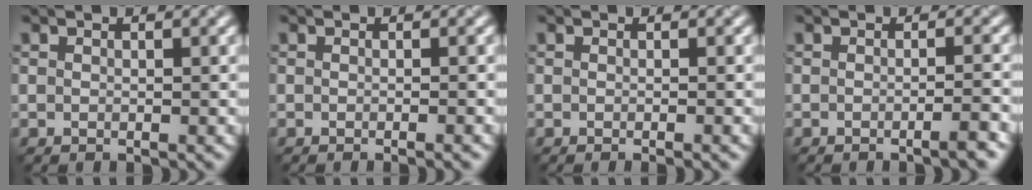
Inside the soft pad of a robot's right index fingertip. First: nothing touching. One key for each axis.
{"total": 1.6, "fx": -0.6, "fy": 0.7, "fz": 1.3, "tx": -0.001, "ty": 0.003, "tz": -0.015}
{"total": 1.6, "fx": -0.5, "fy": 0.6, "fz": 1.3, "tx": -0.004, "ty": 0.002, "tz": -0.015}
{"total": 2.8, "fx": -1.4, "fy": 0.7, "fz": 2.3, "tx": -0.009, "ty": 0.002, "tz": -0.023}